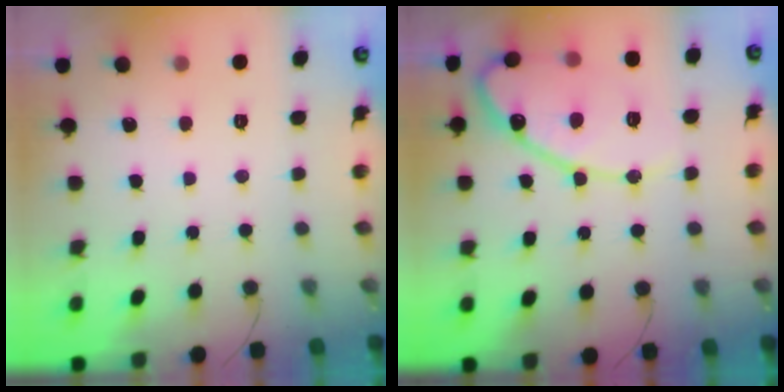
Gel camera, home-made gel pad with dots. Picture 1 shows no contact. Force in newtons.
{"total": 13.8, "press": 13.8, "slide": 1.1}